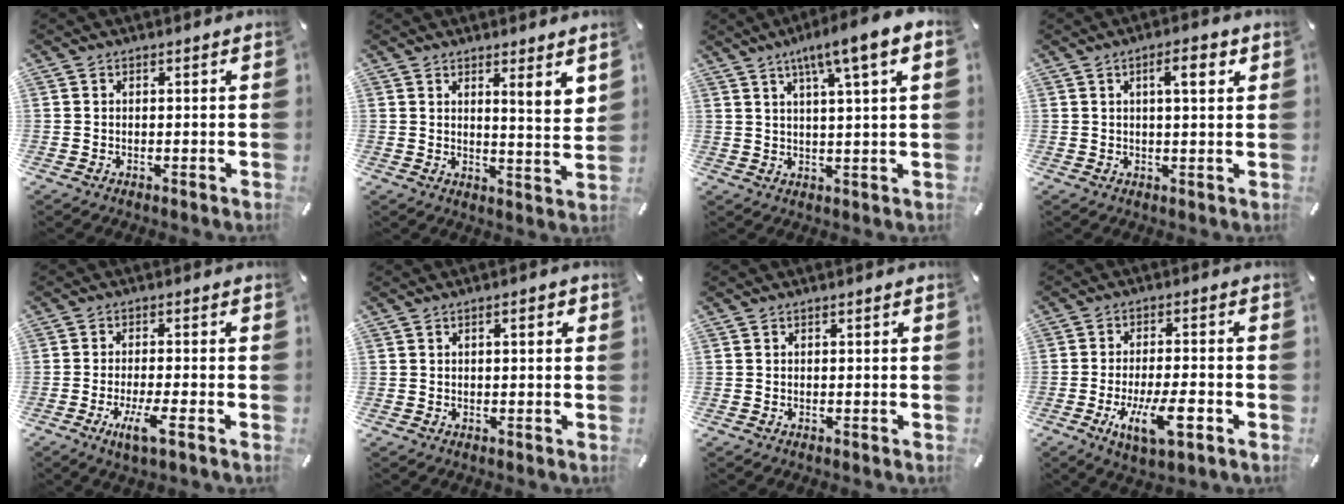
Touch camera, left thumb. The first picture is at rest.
{"total": 5.1, "force": [3.6, 0.1, 3.7], "torque": [-0.056, -0.036, 0.055]}
{"total": 8.8, "force": [4.8, 0.6, 7.4], "torque": [-0.123, -0.022, 0.078]}
{"total": 5.6, "force": [2.2, 1.4, 5.0], "torque": [-0.072, -0.007, 0.027]}
{"total": 6.7, "force": [-2.7, 1.3, 6.0], "torque": [-0.119, -0.013, -0.049]}
{"total": 2.0, "force": [0.6, 0.6, 1.8], "torque": [-0.028, 0.003, 0.006]}
{"total": 0.0}
{"total": 11.3, "force": [-4.3, 3.8, 9.7], "torque": [-0.180, -0.001, -0.076]}